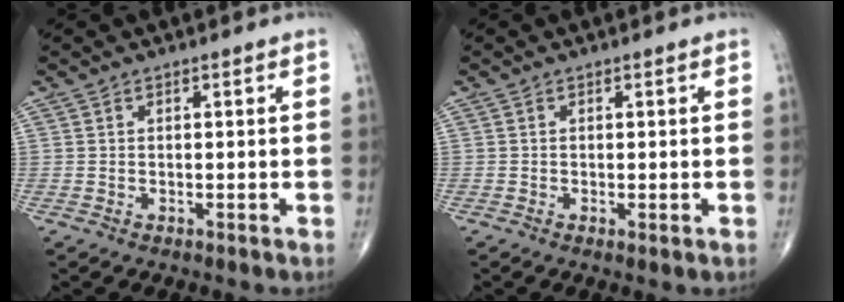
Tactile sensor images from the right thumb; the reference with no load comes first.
{"total": 0.9, "force": [-0.2, 0.2, 0.9], "torque": [-0.019, -0.005, -0.005]}